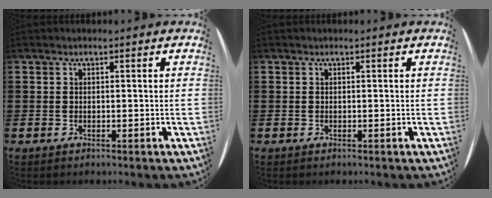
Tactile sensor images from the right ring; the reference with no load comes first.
{"total": 0.0}